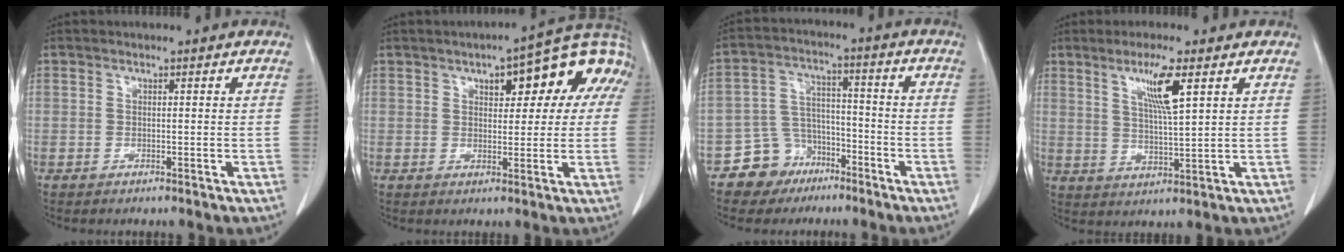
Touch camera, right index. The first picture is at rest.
{"total": 12.6, "force": [4.4, 4.5, 10.9], "torque": [-0.132, 0.038, 0.050]}
{"total": 7.9, "force": [-5.0, 5.9, 1.0], "torque": [-0.016, 0.023, -0.083]}
{"total": 7.1, "force": [3.4, 0.0, 6.3], "torque": [-0.116, -0.007, 0.064]}